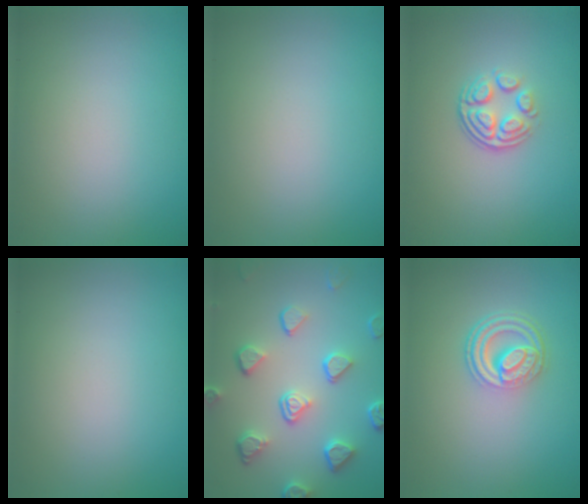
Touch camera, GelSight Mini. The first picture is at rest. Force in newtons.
{"total": 0.0}
{"total": 3.7, "press": 2.6, "slide": 2.7}
{"total": 0.0}
{"total": 5.3, "press": 4.1, "slide": 3.3}
{"total": 4.3, "press": 3.1, "slide": 3.0}